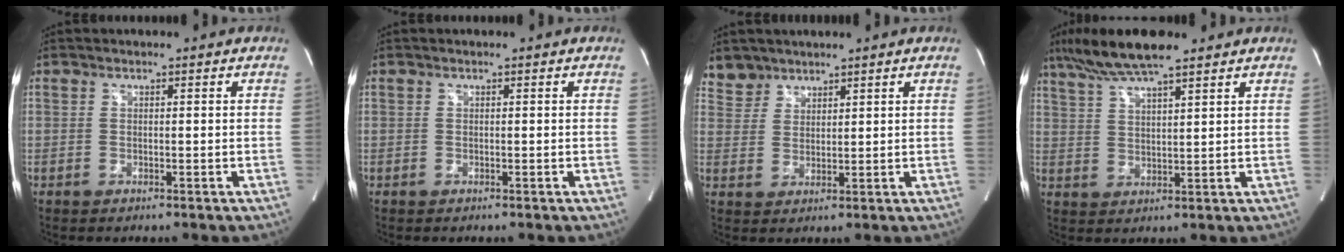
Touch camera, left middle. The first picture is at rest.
{"total": 0.0}
{"total": 4.0, "force": [3.4, 2.1, -0.4], "torque": [0.015, 0.006, 0.068]}
{"total": 10.3, "force": [8.1, 1.2, 6.3], "torque": [-0.122, 0.023, 0.145]}